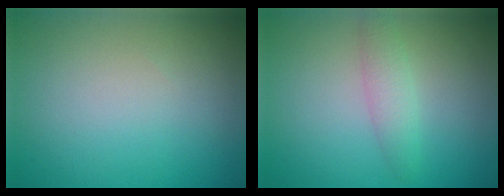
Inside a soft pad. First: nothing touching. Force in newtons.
{"total": 2.0, "press": 2.0, "slide": 0.1}